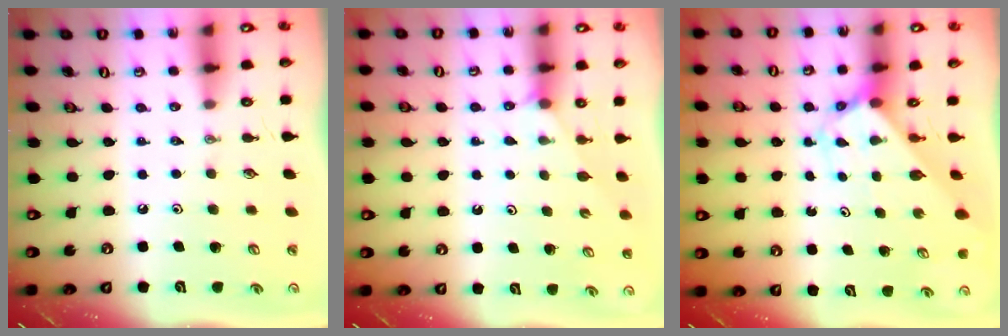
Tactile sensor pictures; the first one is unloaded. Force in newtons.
{"total": 2.9, "press": 2.9, "slide": 0.4}
{"total": 2.7, "press": 2.7, "slide": 0.2}